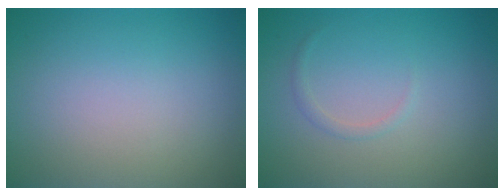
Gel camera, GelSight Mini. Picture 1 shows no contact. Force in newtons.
{"total": 0.7, "press": 0.7, "slide": 0.0}